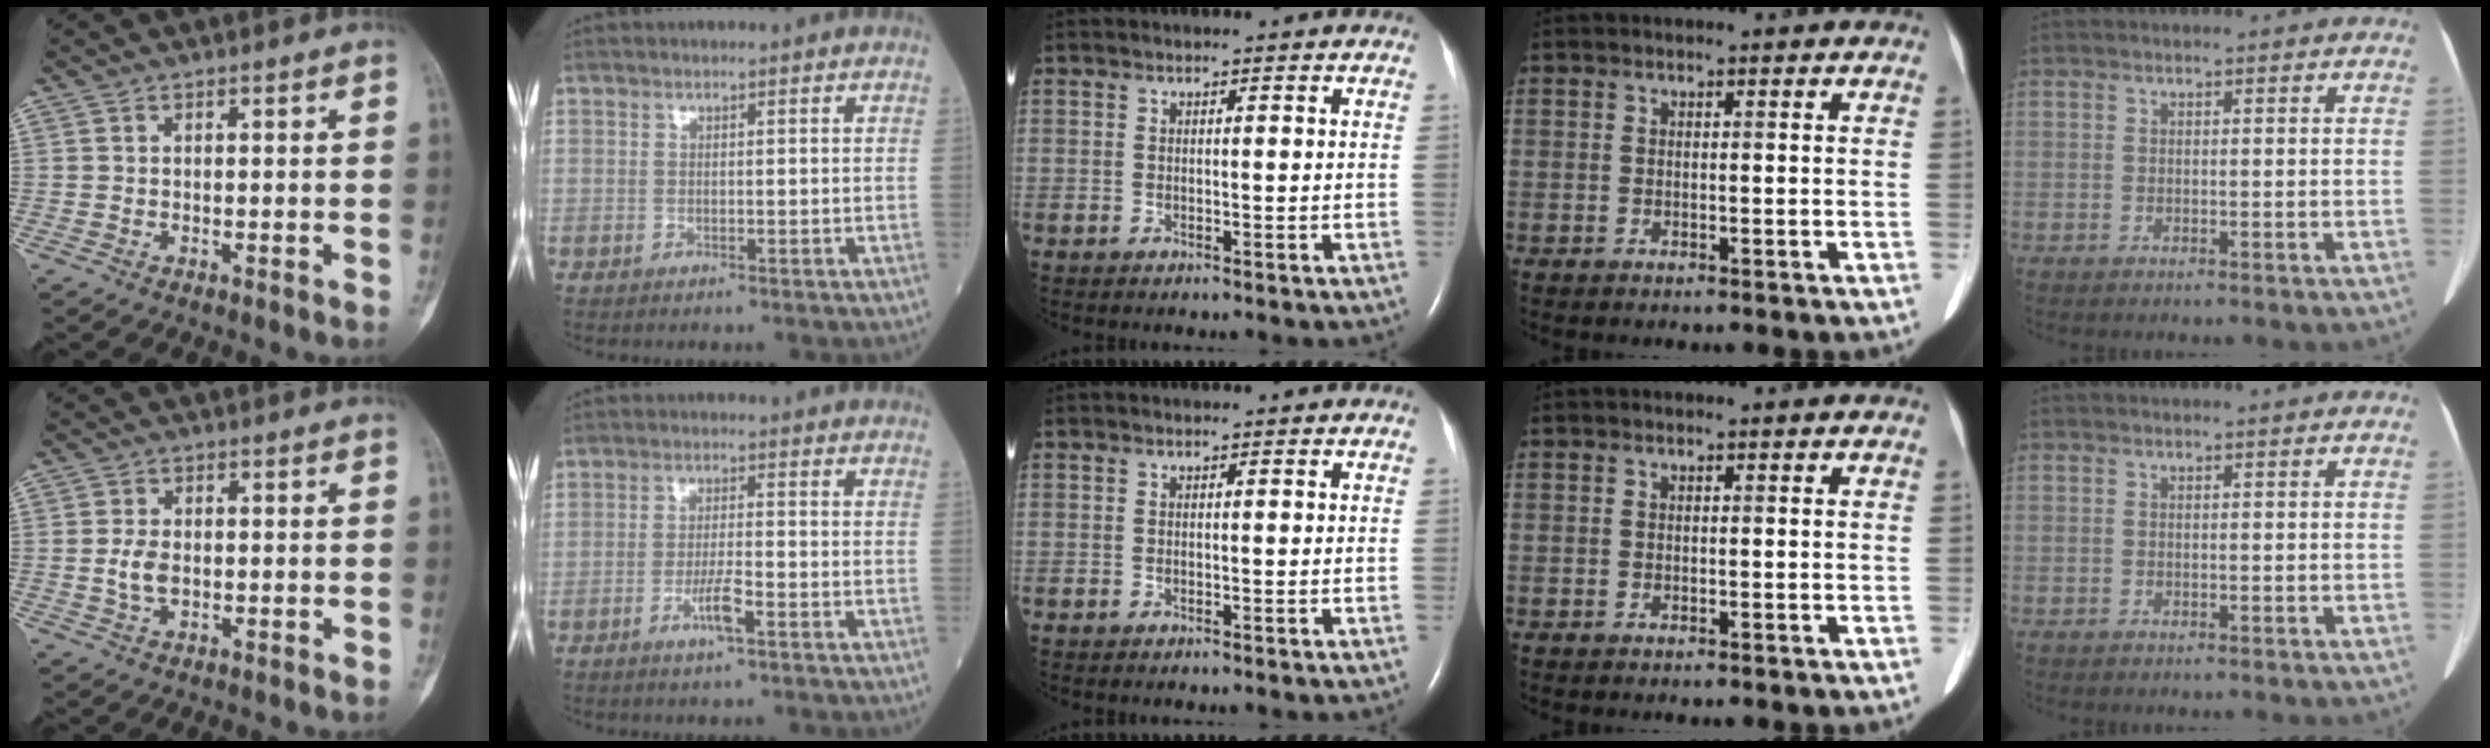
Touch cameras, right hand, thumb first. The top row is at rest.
{"thumb": {"total": 3.6, "force": [-0.4, 2.2, 2.7], "torque": [-0.052, 0.001, -0.007]}, "index": {"total": 4.0, "force": [-2.0, 0.3, 3.5], "torque": [-0.067, -0.004, -0.038]}}